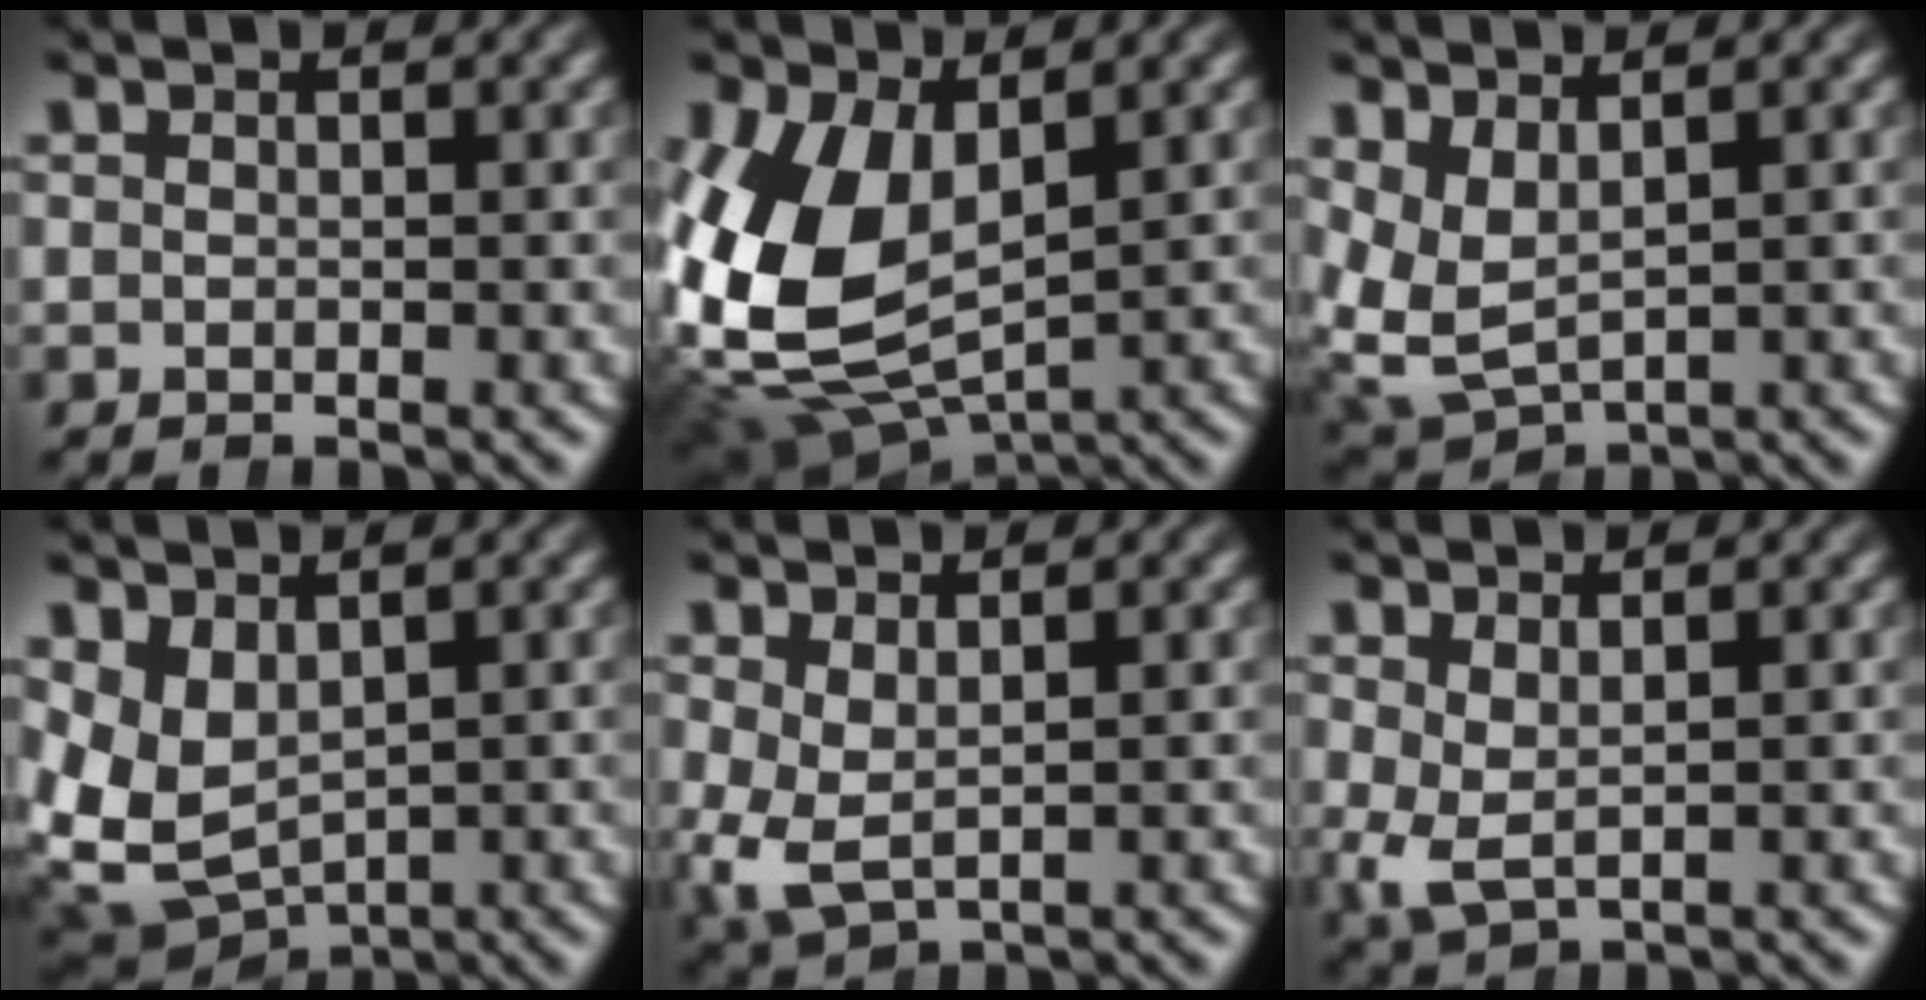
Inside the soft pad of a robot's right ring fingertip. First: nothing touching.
{"total": 10.3, "force": [-0.5, 7.5, 7.0], "torque": [-0.186, -0.055, 0.024]}
{"total": 6.5, "force": [0.6, 5.7, 3.1], "torque": [-0.115, -0.041, 0.027]}
{"total": 9.4, "force": [-0.6, 8.1, 4.8], "torque": [-0.148, -0.050, 0.009]}
{"total": 3.5, "force": [-0.2, 2.8, 2.2], "torque": [-0.075, -0.035, 0.018]}
{"total": 2.3, "force": [0.2, 1.5, 1.8], "torque": [-0.052, -0.027, 0.021]}